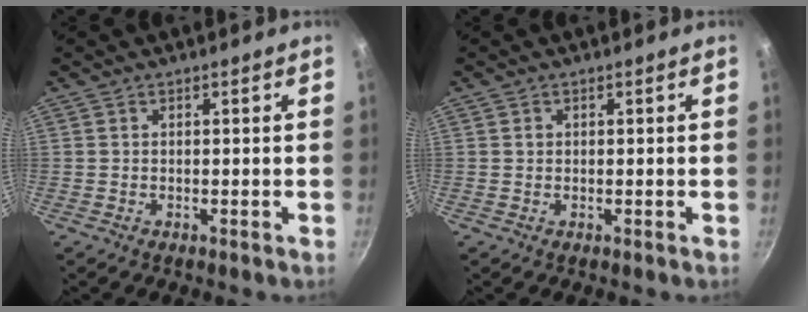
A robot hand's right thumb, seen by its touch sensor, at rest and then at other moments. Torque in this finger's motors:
{"motor_torque": [0.25, 1.08, 0.42, -0.21, 0.00]}